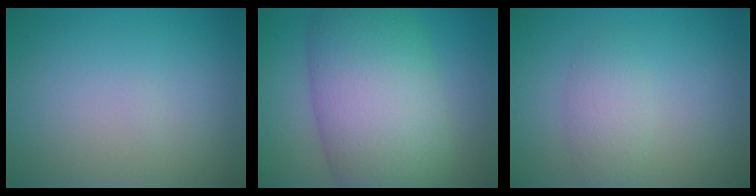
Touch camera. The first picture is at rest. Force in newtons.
{"total": 12.0, "press": 12.0, "slide": 0.3}
{"total": 2.3, "press": 2.3, "slide": 0.1}